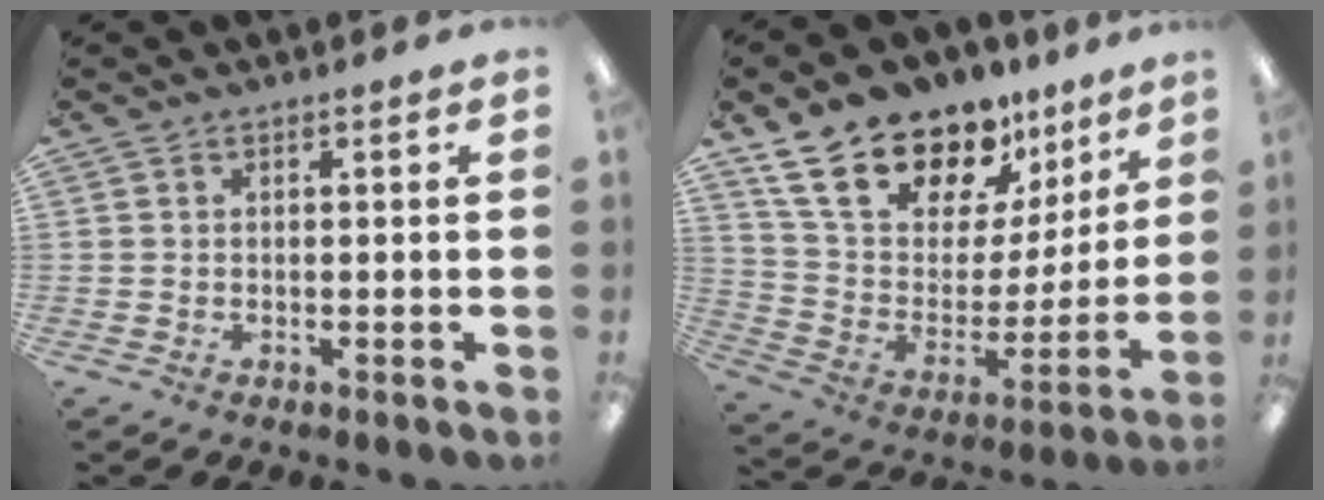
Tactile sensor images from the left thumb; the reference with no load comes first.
{"total": 19.5, "force": [14.6, 10.4, 7.7], "torque": [-0.147, -0.094, 0.268]}